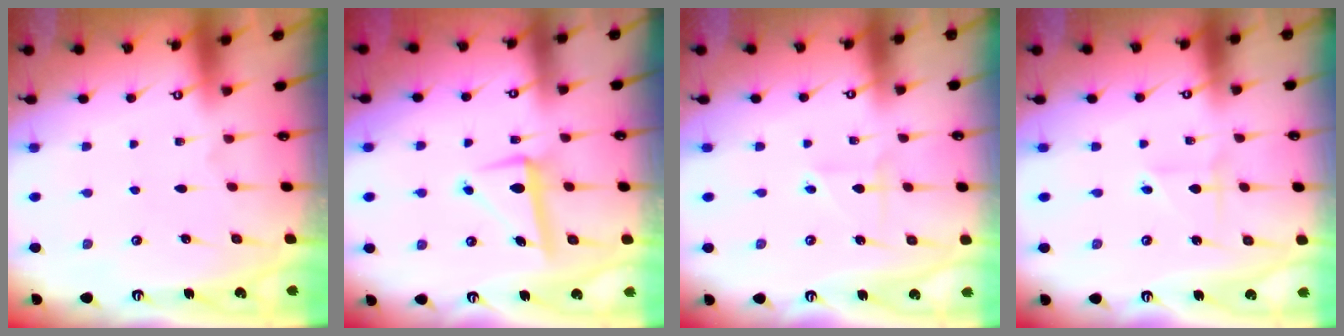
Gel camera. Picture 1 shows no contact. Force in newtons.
{"total": 8.0, "press": 7.9, "slide": 1.4}
{"total": 2.3, "press": 2.3, "slide": 0.5}
{"total": 1.9, "press": 1.9, "slide": 0.2}